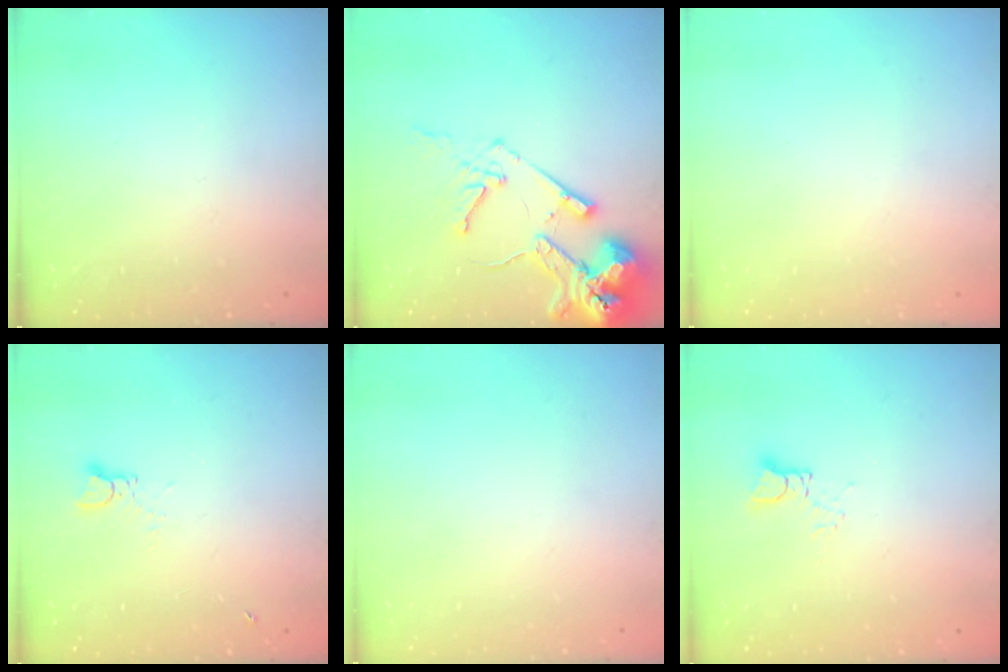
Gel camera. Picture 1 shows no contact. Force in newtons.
{"total": 14.3, "press": 14.2, "slide": 1.8}
{"total": 0.0}
{"total": 1.2, "press": 1.1, "slide": 0.1}
{"total": 0.0}
{"total": 2.9, "press": 2.9, "slide": 0.3}